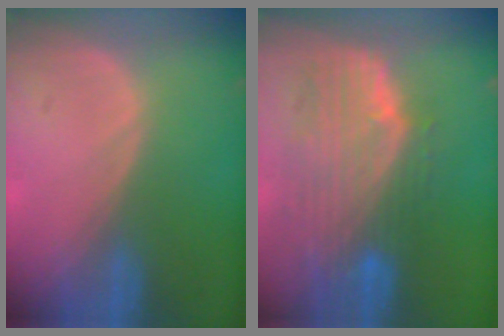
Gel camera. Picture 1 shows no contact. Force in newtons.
{"total": 10.4, "press": 9.1, "slide": 5.0}